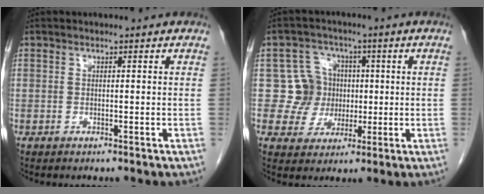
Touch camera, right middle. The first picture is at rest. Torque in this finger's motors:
{"motor_torque": [0.17, 0.06, -0.07, -0.07]}